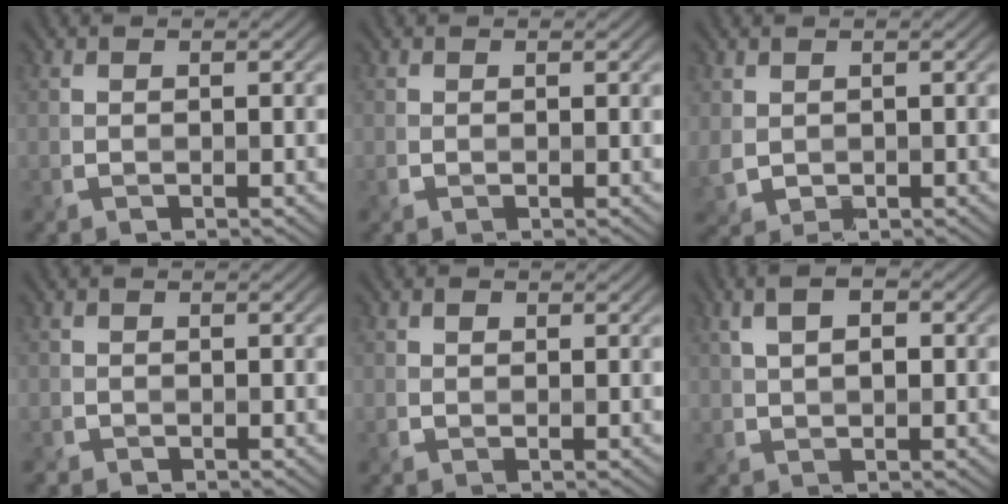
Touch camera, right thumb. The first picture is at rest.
{"total": 0.0}
{"total": 2.2, "force": [0.6, 1.8, 1.2], "torque": [-0.042, -0.007, 0.013]}
{"total": 1.0, "force": [-0.6, 0.6, -0.5], "torque": [0.019, -0.005, -0.018]}
{"total": 0.6, "force": [0.3, 0.5, 0.2], "torque": [-0.003, -0.001, 0.002]}
{"total": 4.5, "force": [1.5, 2.4, 3.6], "torque": [-0.071, 0.007, 0.015]}